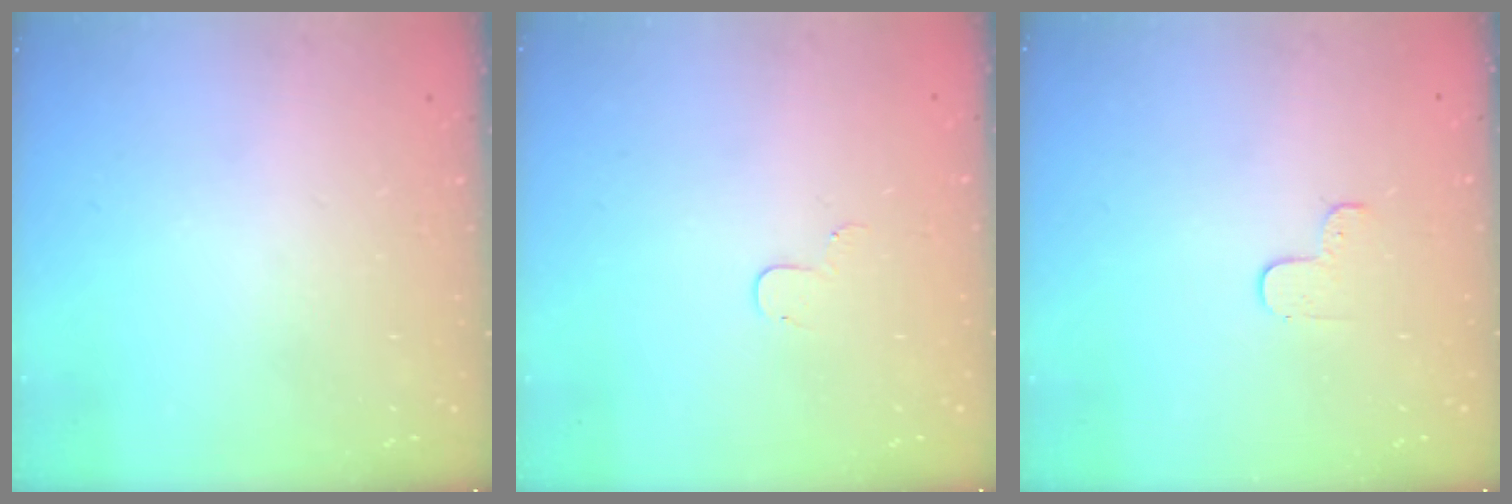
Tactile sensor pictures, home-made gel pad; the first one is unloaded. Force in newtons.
{"total": 3.1, "press": 3.1, "slide": 0.3}
{"total": 3.2, "press": 3.2, "slide": 0.3}